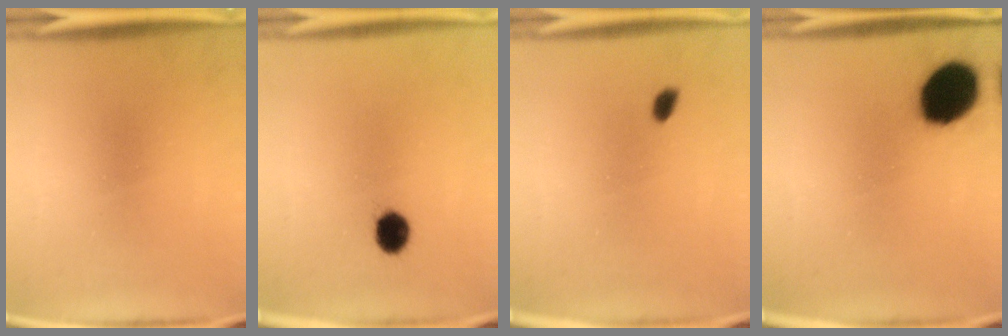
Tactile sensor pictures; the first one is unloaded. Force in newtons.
{"total": 4.6}
{"total": 1.4}
{"total": 14.5}